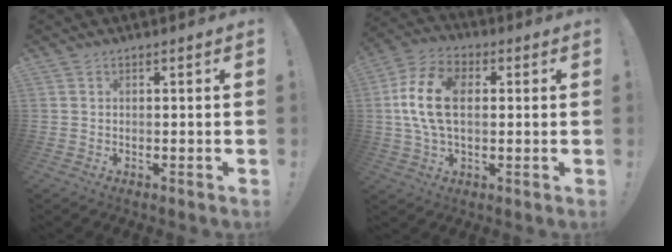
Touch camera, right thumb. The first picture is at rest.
{"total": 15.2, "force": [1.9, 9.5, 11.7], "torque": [-0.222, 0.002, 0.032]}